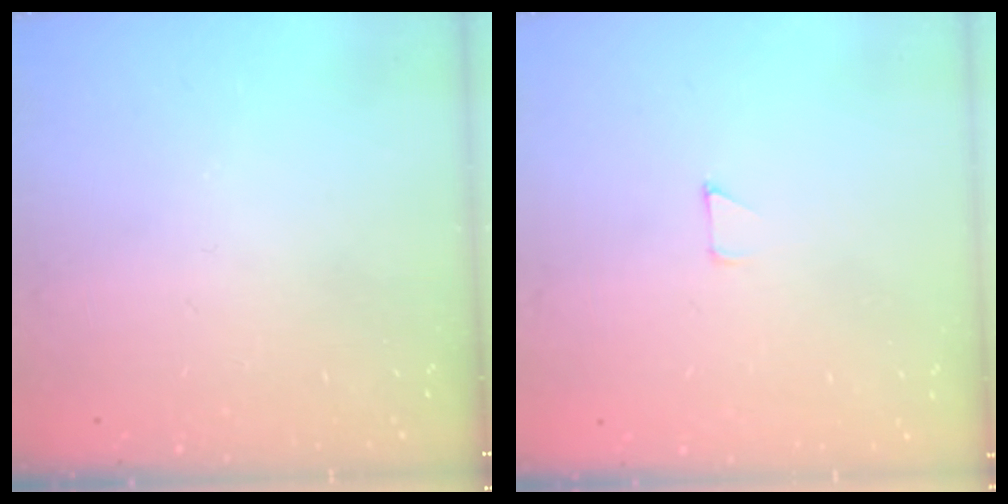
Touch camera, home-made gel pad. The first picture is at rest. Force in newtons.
{"total": 2.7, "press": 2.7, "slide": 0.2}